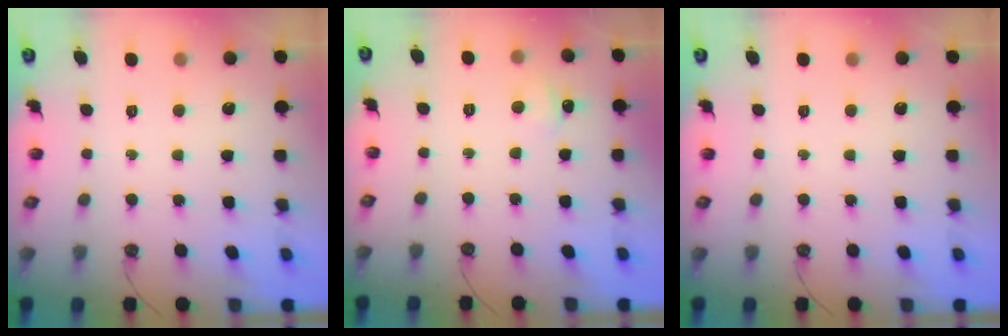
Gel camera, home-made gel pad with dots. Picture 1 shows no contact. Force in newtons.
{"total": 2.8, "press": 2.8, "slide": 0.3}
{"total": 0.0}